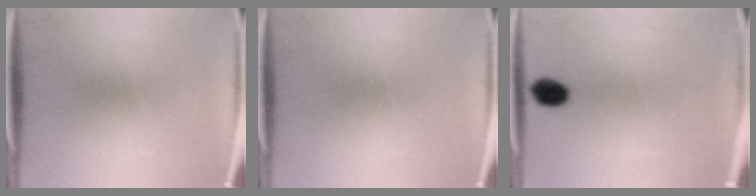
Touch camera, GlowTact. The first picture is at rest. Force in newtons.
{"total": 0.0}
{"total": 4.5}